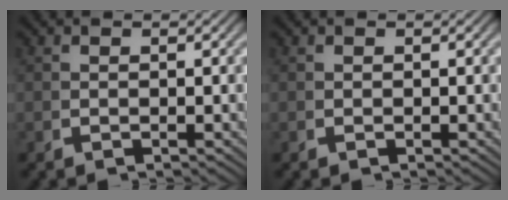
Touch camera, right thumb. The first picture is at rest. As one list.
[{"total": 0.0}]